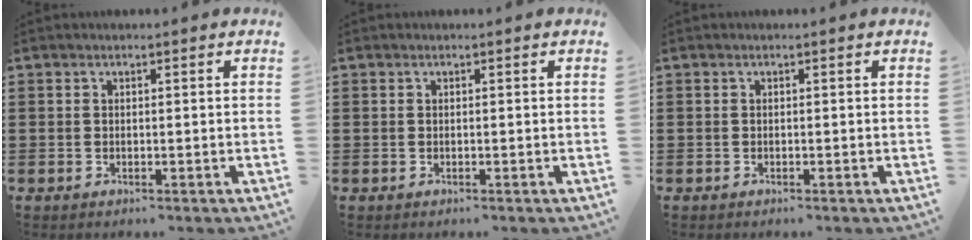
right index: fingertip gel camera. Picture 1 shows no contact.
{"total": 0.0}
{"total": 0.0}